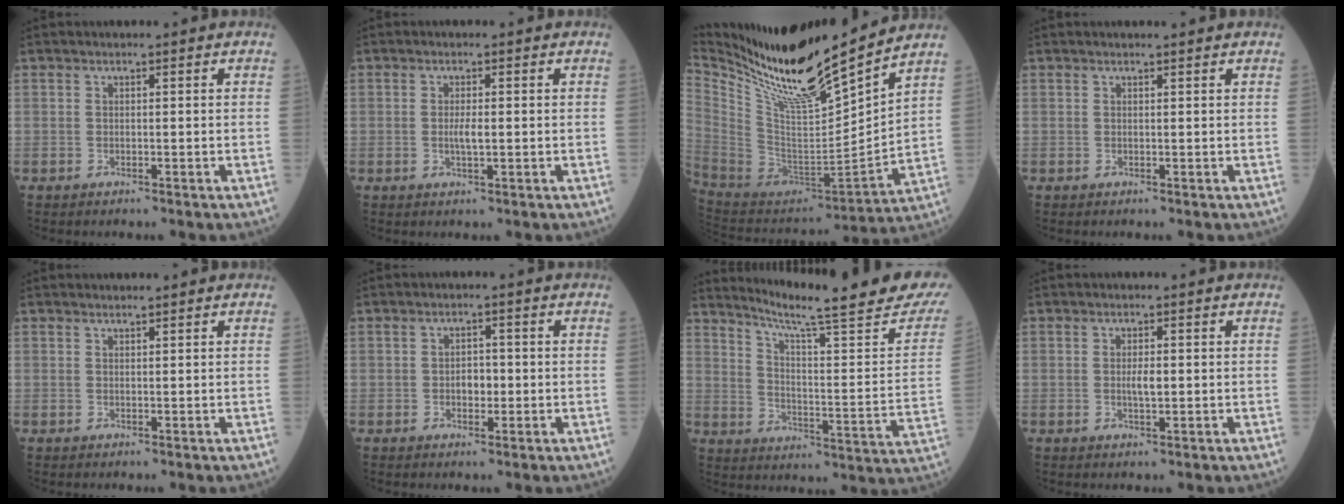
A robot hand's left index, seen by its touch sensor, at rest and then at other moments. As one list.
[{"total": 2.0, "force": [-0.1, 0.3, 1.9], "torque": [-0.041, -0.001, 0.000]}, {"total": 20.1, "force": [17.1, 0.1, 10.7], "torque": [-0.199, -0.028, 0.318]}, {"total": 1.7, "force": [1.6, 0.0, 0.6], "torque": [-0.011, 0.007, 0.021]}, {"total": 0.8, "force": [0.8, 0.0, 0.2], "torque": [-0.009, 0.003, 0.015]}, {"total": 2.5, "force": [-0.4, 1.5, 2.0], "torque": [-0.029, 0.004, -0.005]}, {"total": 24.4, "force": [20.8, 0.3, 12.8], "torque": [-0.186, -0.075, 0.271]}, {"total": 2.1, "force": [0.0, 0.5, 2.0], "torque": [-0.040, 0.000, 0.002]}]